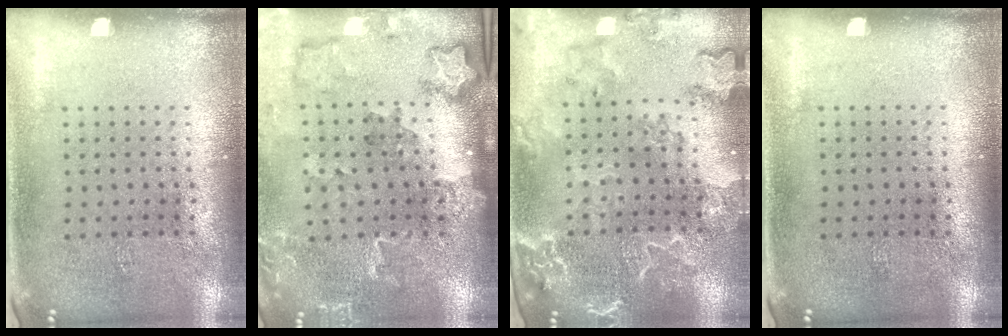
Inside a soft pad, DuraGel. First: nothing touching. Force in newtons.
{"total": 1.8, "press": 1.8, "slide": 0.3}
{"total": 2.6, "press": 2.5, "slide": 0.9}
{"total": 0.0}